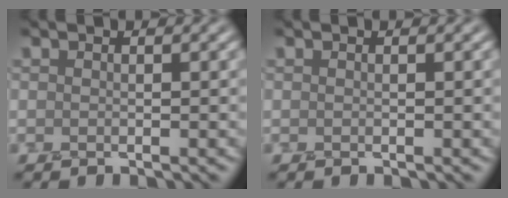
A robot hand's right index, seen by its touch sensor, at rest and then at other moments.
{"total": 0.0}